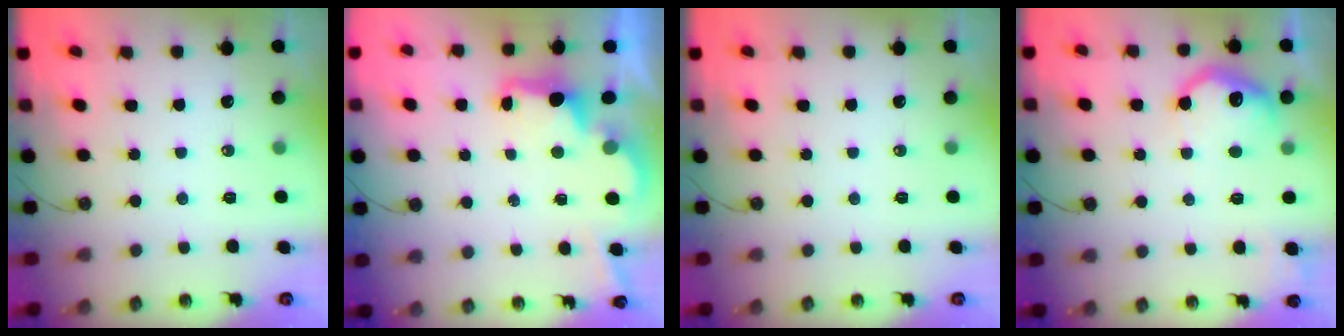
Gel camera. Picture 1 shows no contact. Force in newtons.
{"total": 2.6, "press": 2.4, "slide": 0.8}
{"total": 0.0}
{"total": 11.9, "press": 11.9, "slide": 0.8}